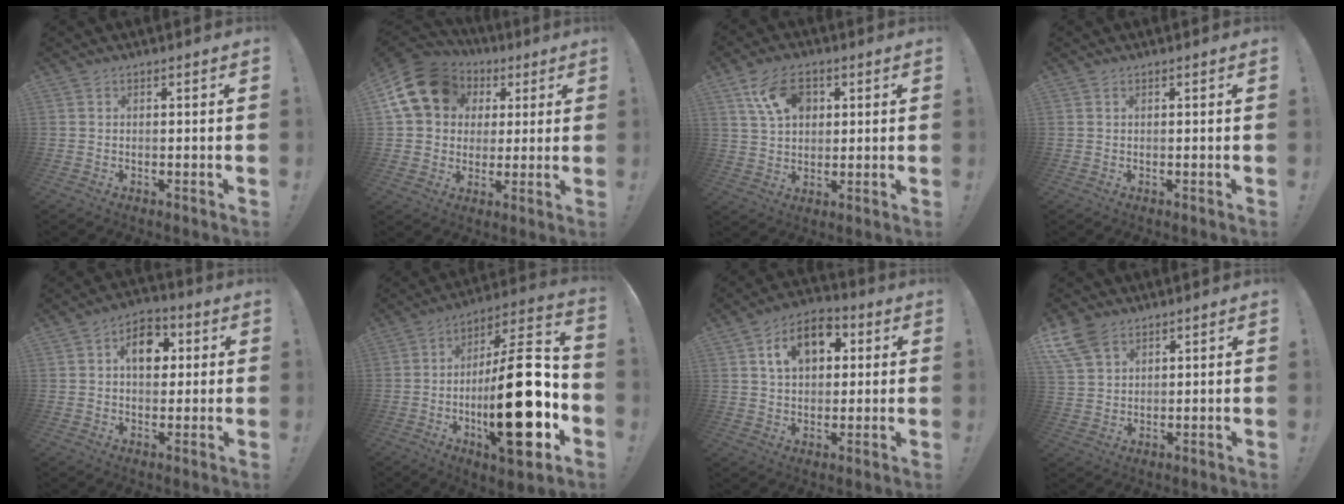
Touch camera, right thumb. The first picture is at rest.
{"total": 17.2, "force": [6.1, 13.7, 8.5], "torque": [-0.136, -0.019, 0.124]}
{"total": 11.6, "force": [5.0, 7.6, 7.2], "torque": [-0.107, -0.008, 0.094]}
{"total": 0.0}
{"total": 10.0, "force": [2.1, 7.1, 6.6], "torque": [-0.080, 0.006, 0.034]}
{"total": 27.7, "force": [-6.0, 8.8, 25.6], "torque": [-0.417, 0.031, -0.090]}
{"total": 12.4, "force": [4.5, 8.5, 7.8], "torque": [-0.116, -0.001, 0.085]}
{"total": 9.2, "force": [6.1, 5.3, 4.4], "torque": [-0.090, -0.024, 0.120]}